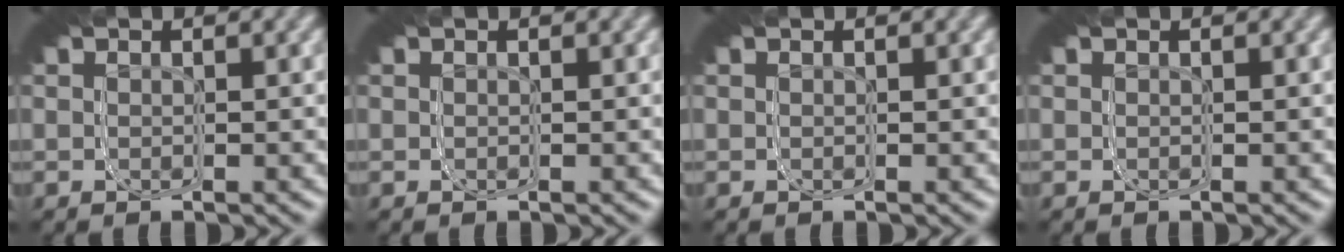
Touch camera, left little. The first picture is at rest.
{"total": 0.0}
{"total": 0.0}
{"total": 0.0}